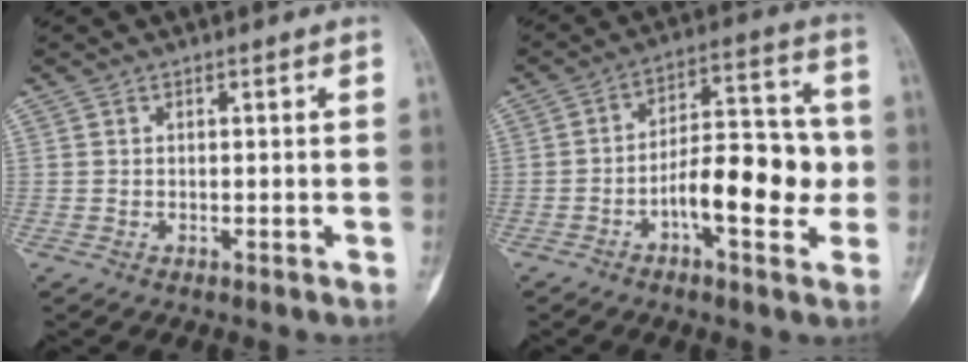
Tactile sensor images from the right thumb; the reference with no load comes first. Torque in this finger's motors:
{"motor_torque": [1.52, 1.45, 0.88, -0.91, 0.24]}